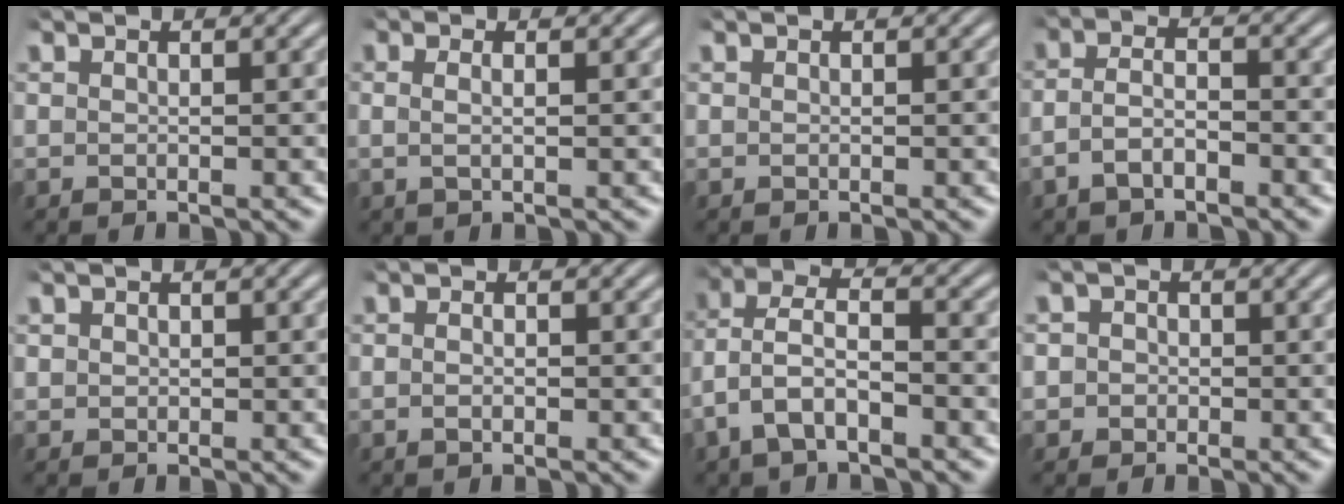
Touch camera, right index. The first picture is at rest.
{"total": 1.3, "force": [0.1, 0.2, 1.3], "torque": [-0.028, -0.006, 0.005]}
{"total": 0.0}
{"total": 3.5, "force": [-1.9, 1.9, 2.1], "torque": [-0.044, -0.010, -0.033]}
{"total": 0.7, "force": [0.2, 0.6, 0.3], "torque": [-0.012, -0.006, 0.007]}
{"total": 1.0, "force": [-0.5, 0.4, 0.8], "torque": [-0.018, -0.004, -0.009]}
{"total": 4.5, "force": [0.1, 3.2, 3.1], "torque": [-0.075, -0.011, 0.004]}
{"total": 2.7, "force": [-0.7, 2.5, 0.3], "torque": [-0.008, -0.007, -0.018]}